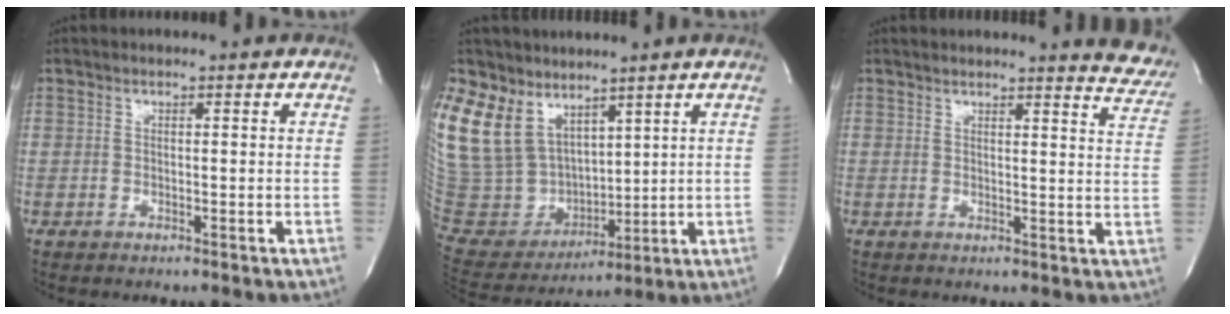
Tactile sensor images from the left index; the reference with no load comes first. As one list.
[{"total": 24.1, "force": [14.2, 16.0, 10.9], "torque": [-0.330, 0.051, 0.299]}, {"total": 9.9, "force": [9.5, 1.0, 2.4], "torque": [-0.006, -0.046, 0.080]}]